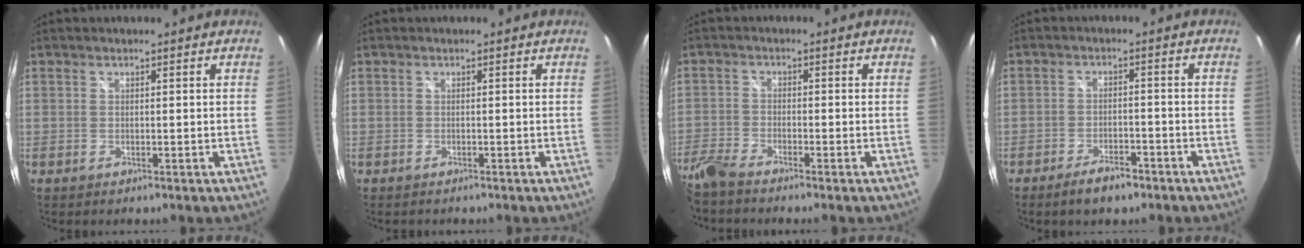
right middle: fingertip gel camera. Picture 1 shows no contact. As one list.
[{"total": 0.5, "force": [-0.5, 0.2, 0.0], "torque": [0.000, -0.002, -0.008]}, {"total": 7.2, "force": [-6.3, 0.9, 3.3], "torque": [-0.091, -0.024, -0.125]}, {"total": 5.5, "force": [-4.1, 2.1, 3.0], "torque": [-0.067, -0.001, -0.064]}]